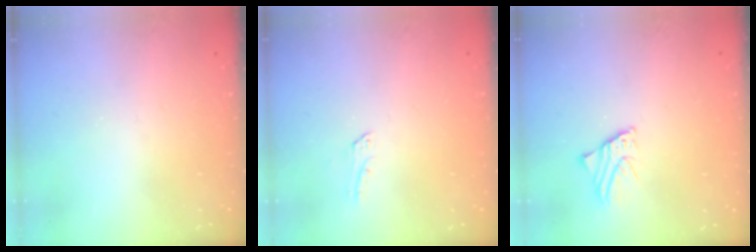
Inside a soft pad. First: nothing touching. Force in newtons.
{"total": 1.9, "press": 1.9, "slide": 0.1}
{"total": 2.5, "press": 2.5, "slide": 0.3}